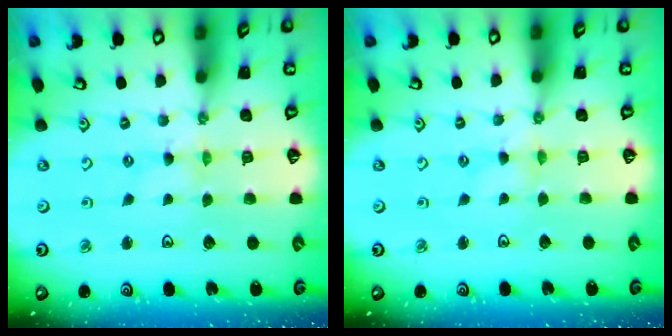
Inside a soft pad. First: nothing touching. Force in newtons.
{"total": 0.6, "press": 0.6, "slide": 0.2}